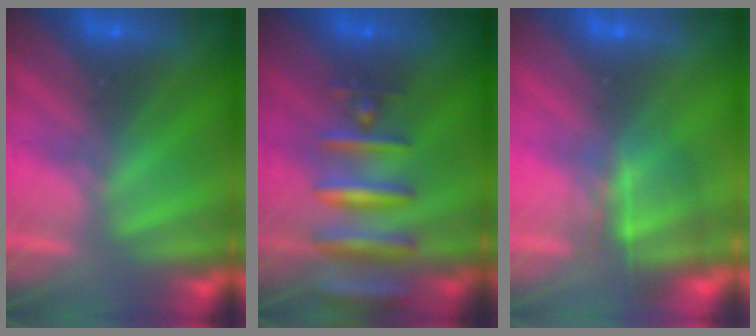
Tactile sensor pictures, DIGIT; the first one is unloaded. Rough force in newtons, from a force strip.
{"total": 7.3}
{"total": 5.1}